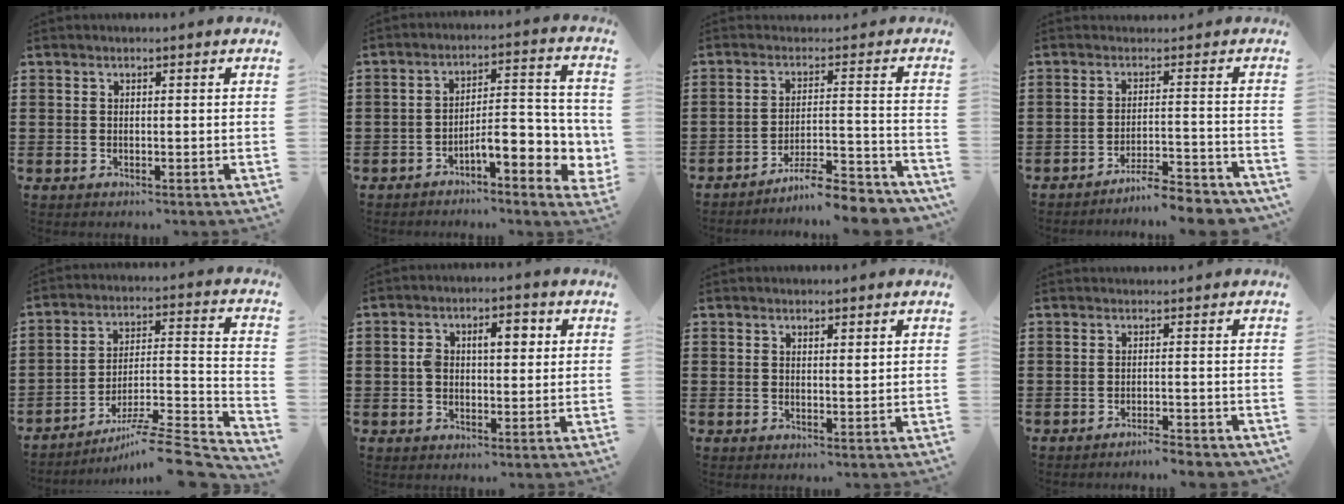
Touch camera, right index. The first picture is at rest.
{"total": 7.3, "force": [-3.3, 2.5, 6.1], "torque": [-0.084, -0.013, -0.059]}
{"total": 5.9, "force": [-5.2, 0.5, 2.8], "torque": [-0.045, 0.002, -0.096]}
{"total": 3.9, "force": [-3.6, 0.1, 1.3], "torque": [-0.026, 0.000, -0.071]}
{"total": 8.5, "force": [-6.9, 0.3, 4.9], "torque": [-0.070, 0.004, -0.136]}
{"total": 4.7, "force": [0.7, 2.5, 3.9], "torque": [-0.064, 0.007, 0.006]}
{"total": 0.9, "force": [0.7, 0.2, 0.6], "torque": [-0.004, -0.002, 0.011]}
{"total": 1.5, "force": [-1.4, -0.1, 0.4], "torque": [-0.011, 0.000, -0.029]}